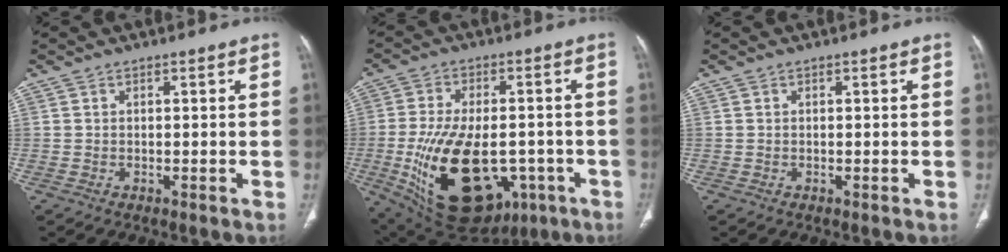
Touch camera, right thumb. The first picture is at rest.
{"total": 24.7, "force": [-6.7, 14.2, 19.1], "torque": [-0.357, -0.008, -0.076]}
{"total": 0.0}